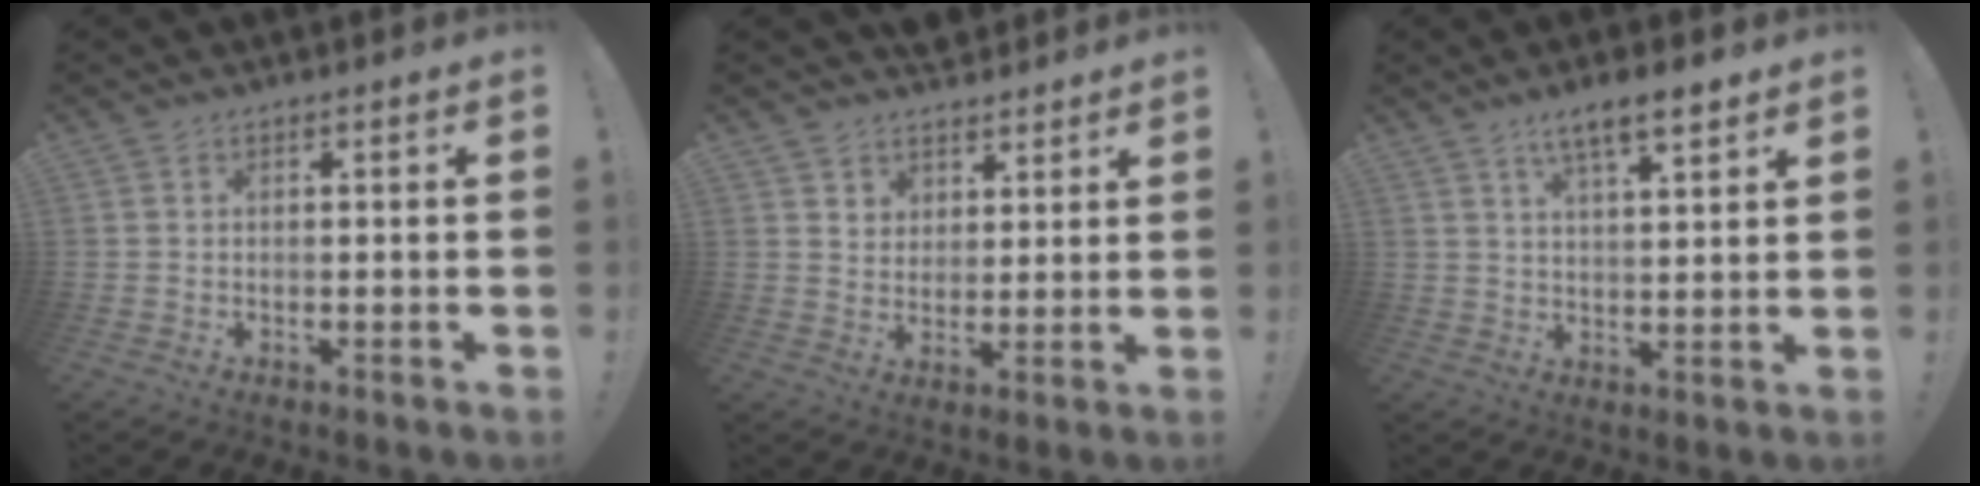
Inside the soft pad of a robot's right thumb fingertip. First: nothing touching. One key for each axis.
{"total": 5.8, "fx": 4.5, "fy": 3.7, "fz": -0.1, "tx": 0.005, "ty": -0.039, "tz": 0.085}
{"total": 8.0, "fx": 5.6, "fy": 2.0, "fz": 5.3, "tx": -0.084, "ty": -0.026, "tz": 0.097}